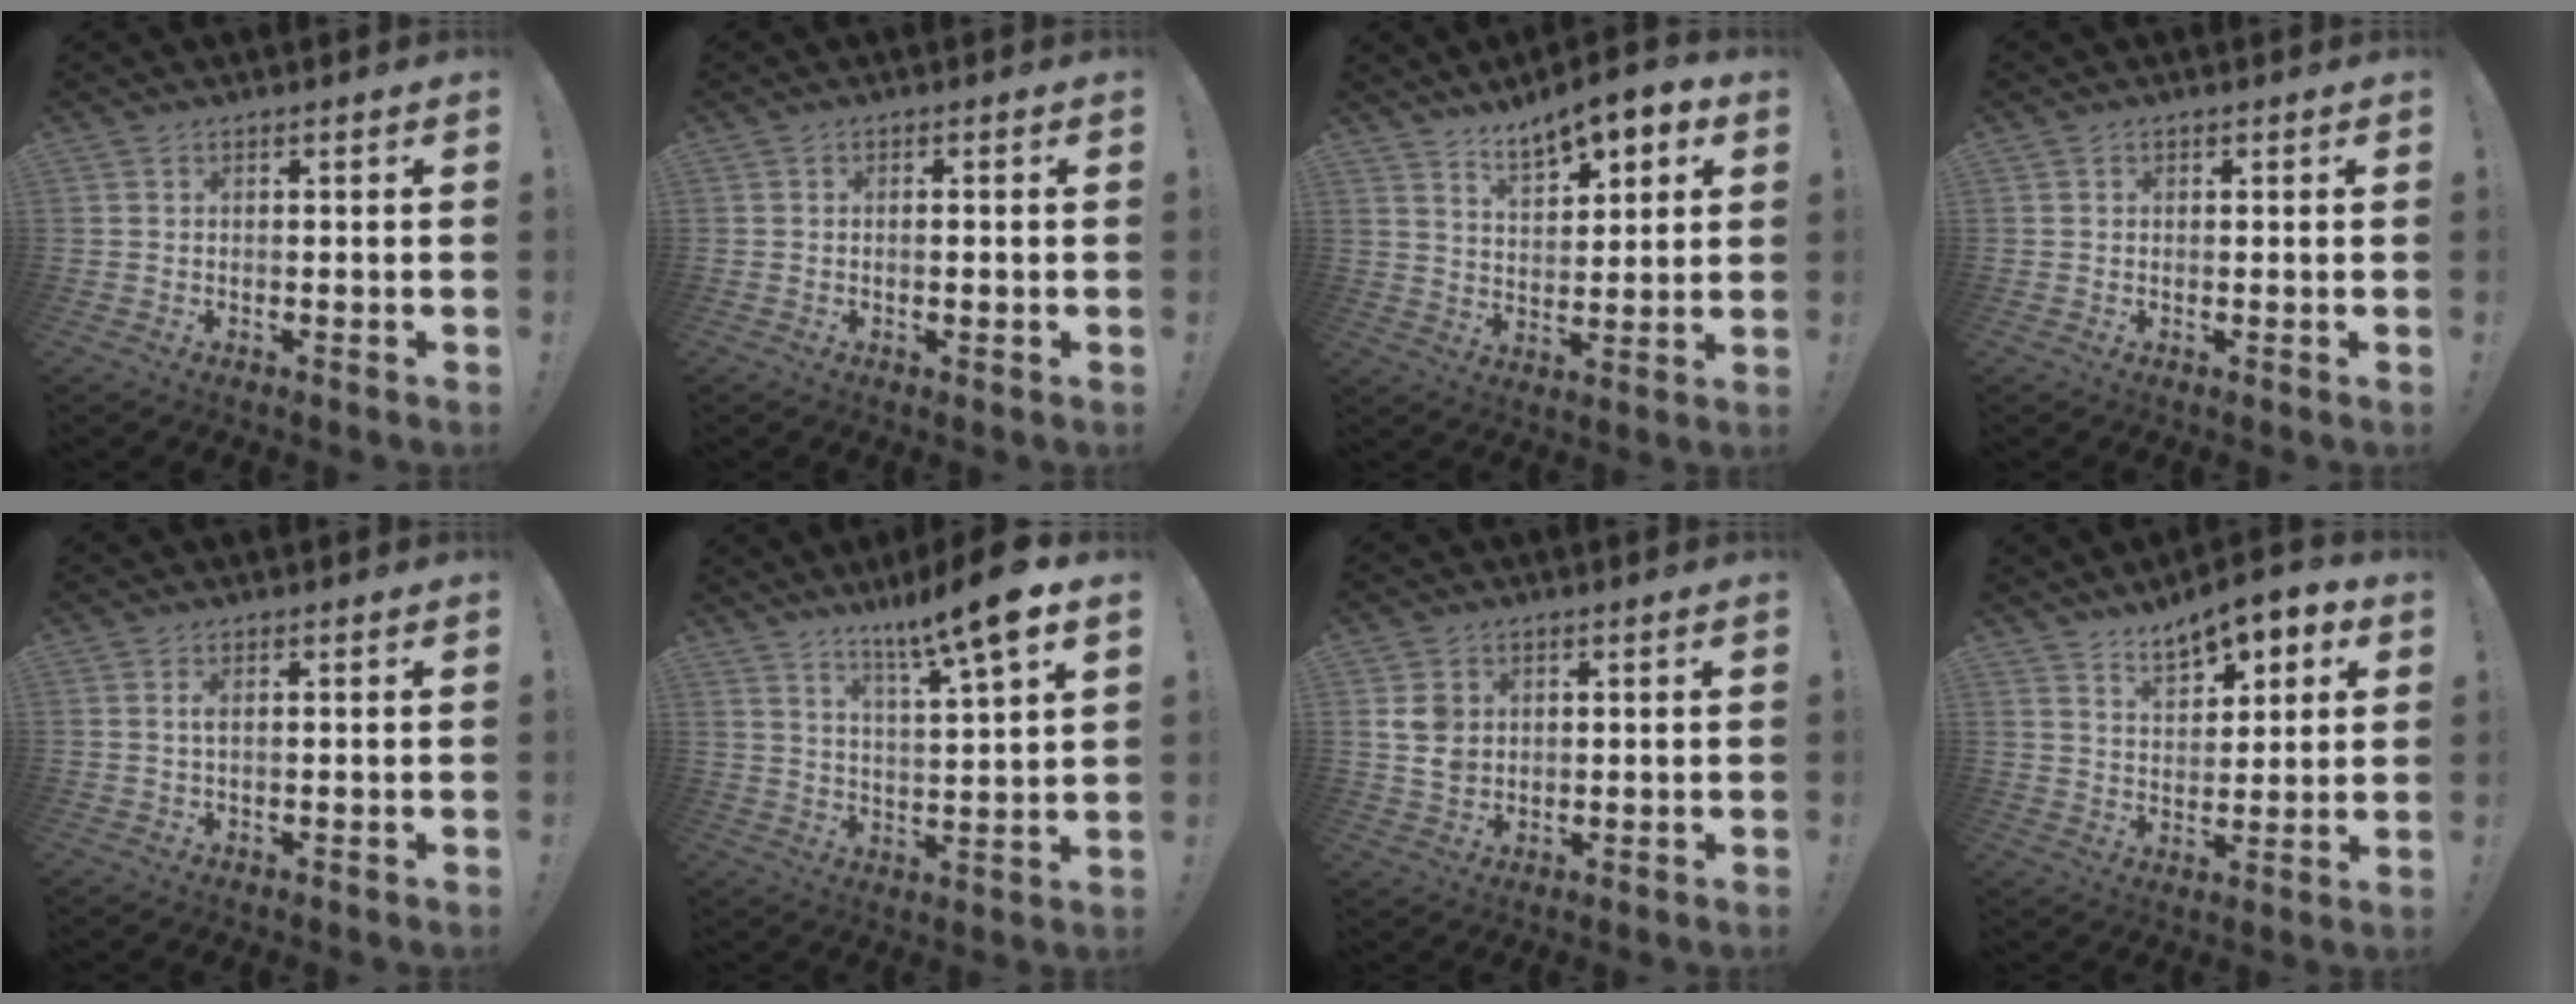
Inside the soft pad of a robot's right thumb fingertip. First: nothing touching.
{"total": 1.2, "force": [-0.5, 0.4, 1.0], "torque": [-0.017, 0.002, -0.010]}
{"total": 9.3, "force": [7.2, 3.8, 4.6], "torque": [-0.065, -0.053, 0.131]}
{"total": 0.5, "force": [0.1, 0.5, 0.2], "torque": [-0.003, 0.001, 0.002]}
{"total": 1.3, "force": [0.2, 0.1, 1.3], "torque": [-0.027, 0.001, 0.002]}
{"total": 12.8, "force": [8.7, 0.7, 9.3], "torque": [-0.145, -0.054, 0.132]}
{"total": 5.6, "force": [1.7, 4.7, 2.5], "torque": [-0.027, -0.001, 0.033]}
{"total": 9.3, "force": [6.9, 4.3, 4.5], "torque": [-0.063, -0.047, 0.126]}